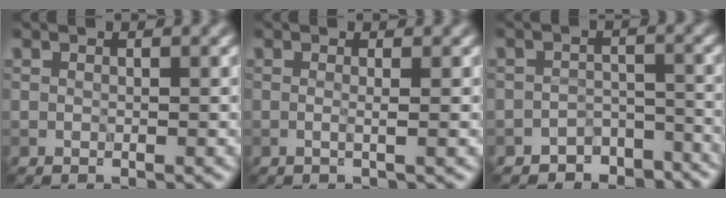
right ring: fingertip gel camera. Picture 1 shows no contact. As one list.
[{"total": 1.9, "force": [0.5, 0.9, 1.6], "torque": [-0.006, 0.000, -0.016]}, {"total": 3.9, "force": [-3.4, 1.8, 0.3], "torque": [0.008, -0.002, -0.052]}]